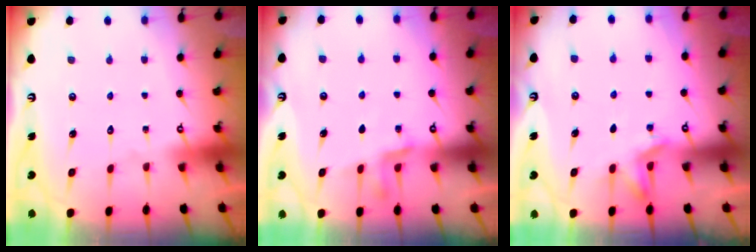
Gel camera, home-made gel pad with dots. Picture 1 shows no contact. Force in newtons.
{"total": 5.3, "press": 5.2, "slide": 1.2}
{"total": 4.1, "press": 3.8, "slide": 1.5}